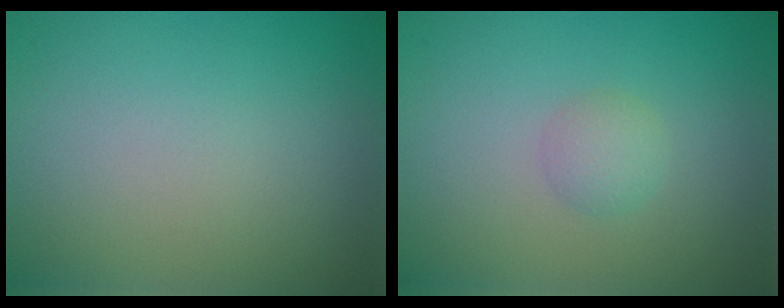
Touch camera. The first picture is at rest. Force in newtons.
{"total": 1.5, "press": 1.5, "slide": 0.1}